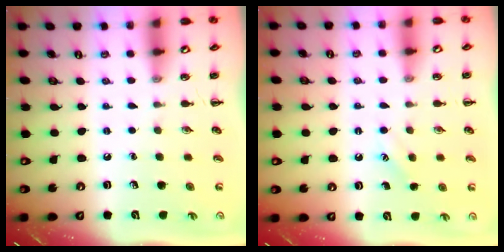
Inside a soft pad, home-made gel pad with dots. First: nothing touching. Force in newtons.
{"total": 2.5, "press": 2.5, "slide": 0.6}